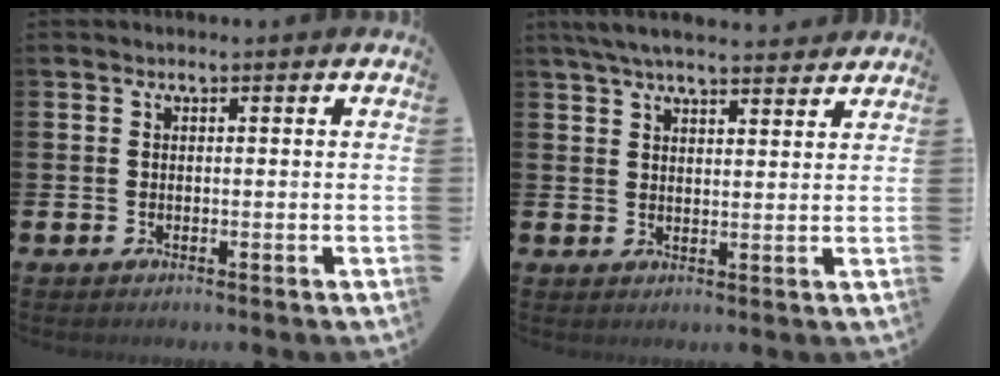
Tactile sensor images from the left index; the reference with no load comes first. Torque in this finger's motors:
{"motor_torque": [1.23, -0.91, 0.31, 0.19]}